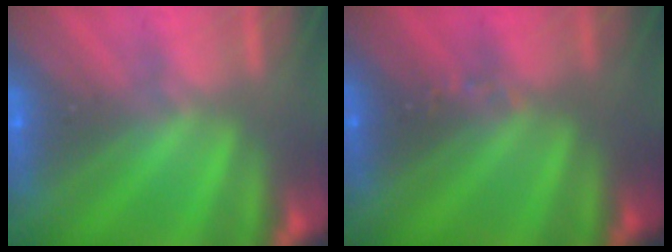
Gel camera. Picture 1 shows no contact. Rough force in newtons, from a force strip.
{"total": 2.4}